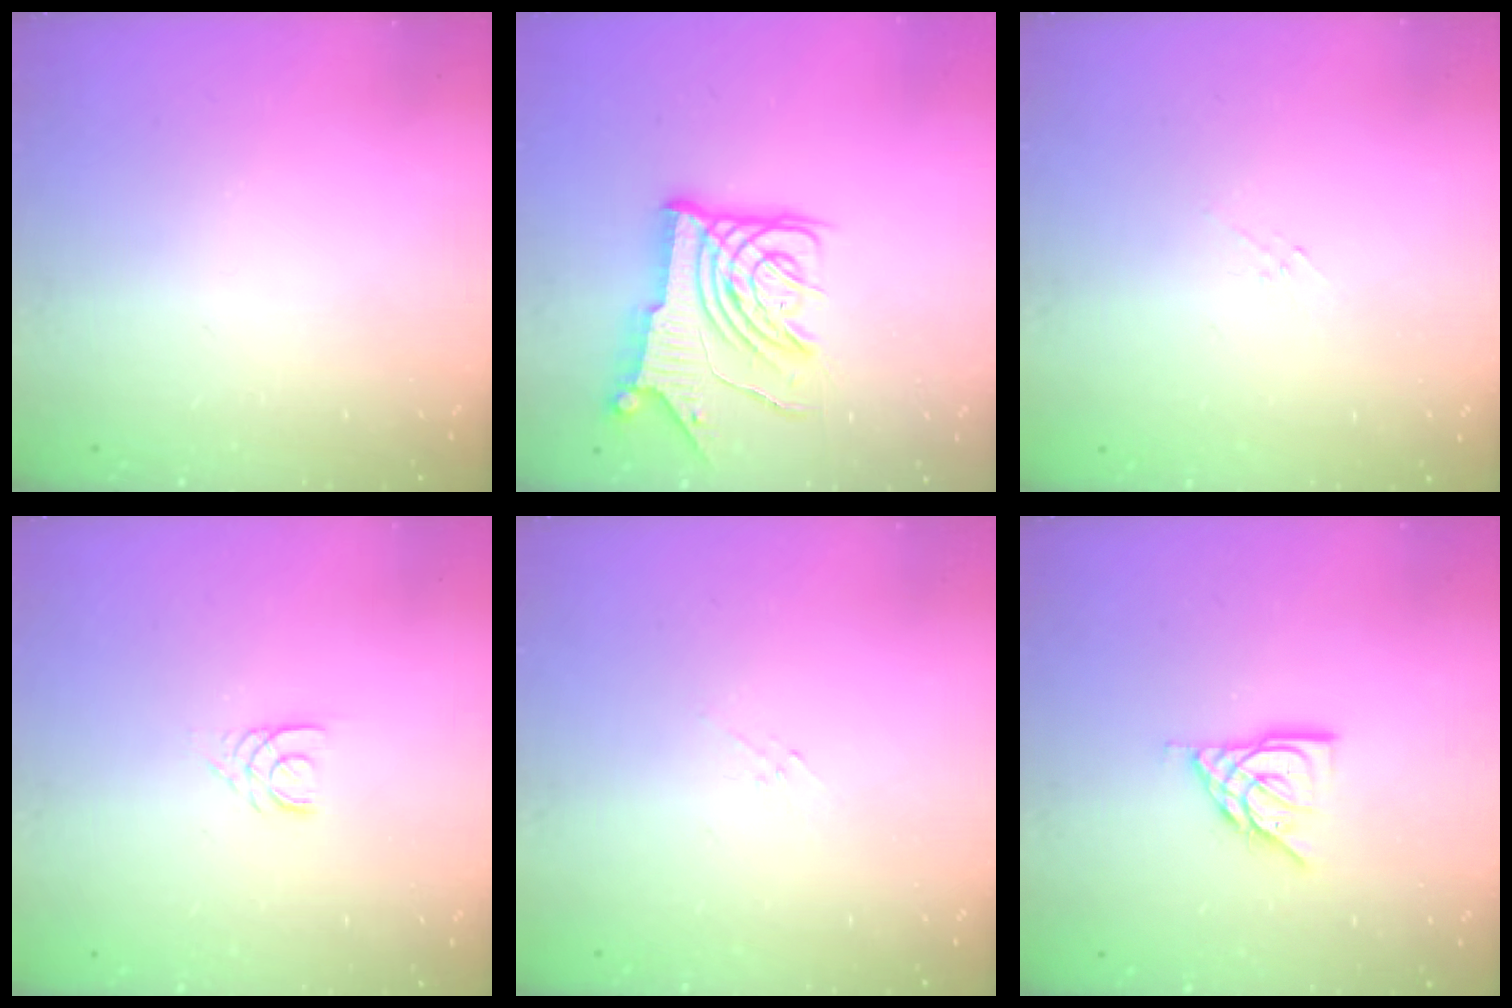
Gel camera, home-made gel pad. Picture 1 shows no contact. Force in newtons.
{"total": 12.6, "press": 12.6, "slide": 1.4}
{"total": 2.1, "press": 2.0, "slide": 0.6}
{"total": 3.1, "press": 3.1, "slide": 0.3}
{"total": 2.1, "press": 2.0, "slide": 0.6}
{"total": 9.2, "press": 9.2, "slide": 0.4}